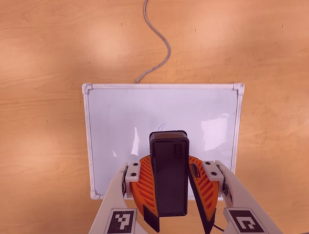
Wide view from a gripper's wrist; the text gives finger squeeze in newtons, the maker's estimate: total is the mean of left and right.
{"total": 8.4, "left": 9.0, "right": 7.8}